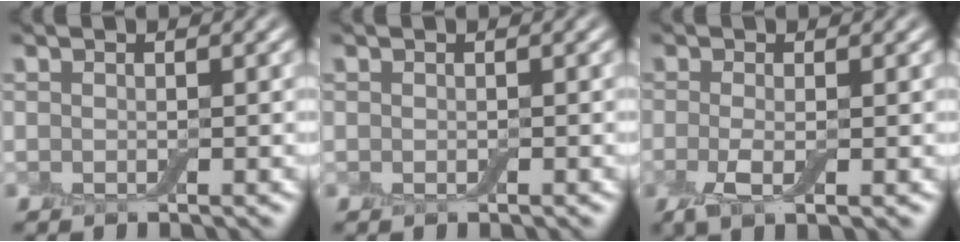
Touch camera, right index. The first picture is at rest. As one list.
[{"total": 0.0}, {"total": 2.8, "force": [-0.6, 0.9, 2.6], "torque": [-0.059, -0.010, -0.015]}]